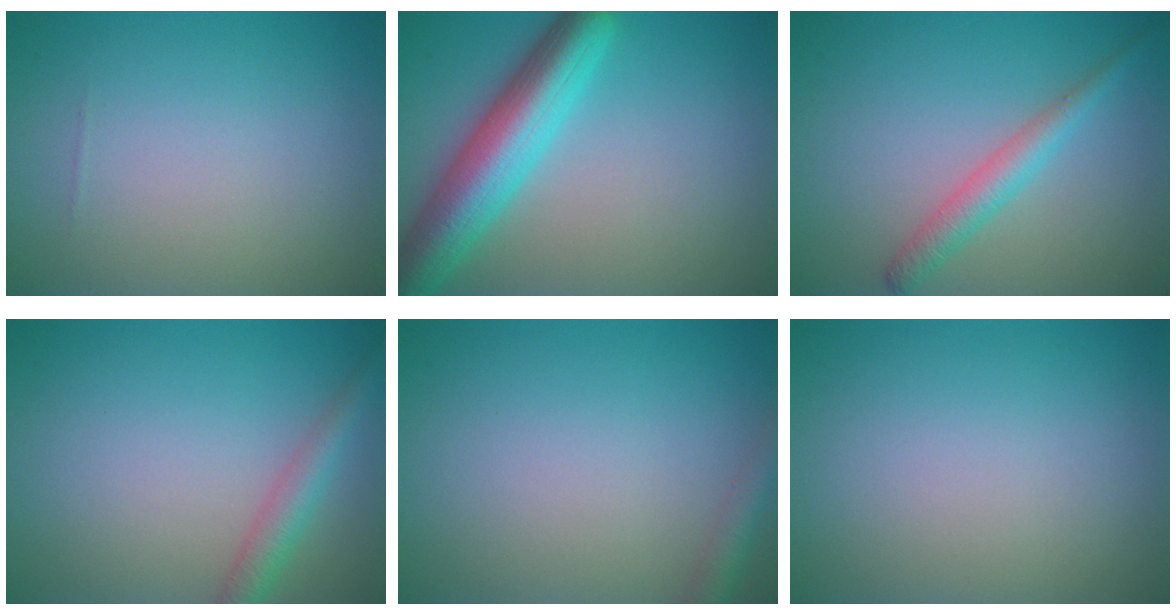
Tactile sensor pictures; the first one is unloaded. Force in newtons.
{"total": 8.0, "press": 8.0, "slide": 0.4}
{"total": 2.7, "press": 2.7, "slide": 0.1}
{"total": 2.8, "press": 2.8, "slide": 0.1}
{"total": 2.0, "press": 2.0, "slide": 0.1}
{"total": 0.0}